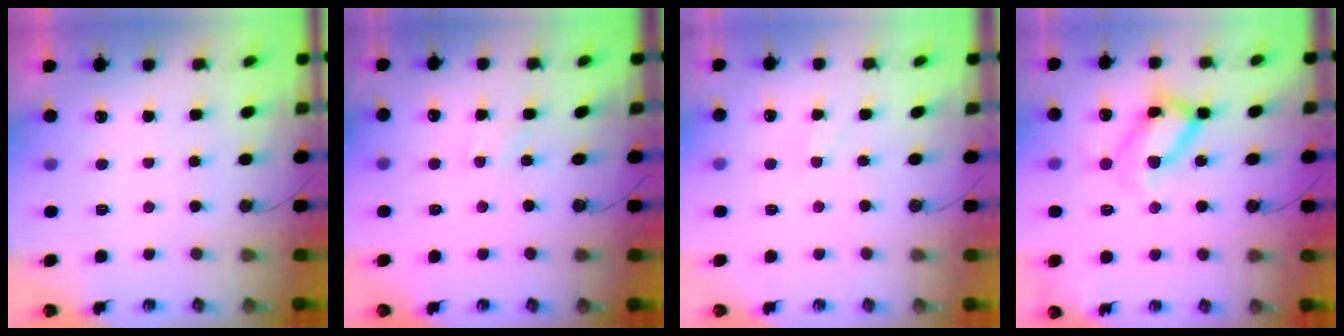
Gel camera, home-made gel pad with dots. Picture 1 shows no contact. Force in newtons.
{"total": 2.4, "press": 2.4, "slide": 0.3}
{"total": 4.2, "press": 4.2, "slide": 0.6}
{"total": 17.1, "press": 17.0, "slide": 1.6}